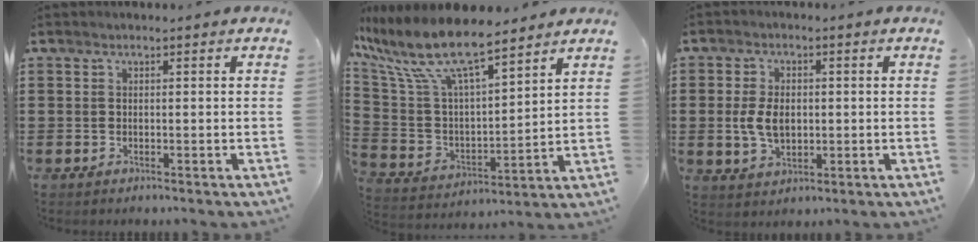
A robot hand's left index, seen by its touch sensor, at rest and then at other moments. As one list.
[{"total": 11.5, "force": [9.2, 2.4, 6.6], "torque": [-0.171, -0.051, 0.159]}, {"total": 5.6, "force": [0.0, 3.6, 4.3], "torque": [-0.092, 0.002, -0.006]}]